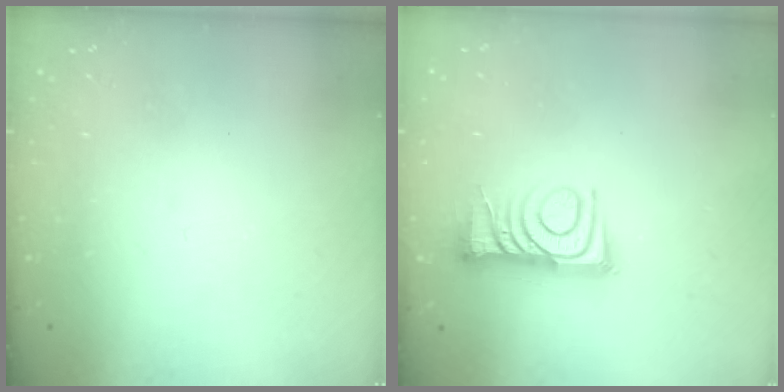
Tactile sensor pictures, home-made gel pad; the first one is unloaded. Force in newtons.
{"total": 10.3, "press": 10.3, "slide": 0.6}